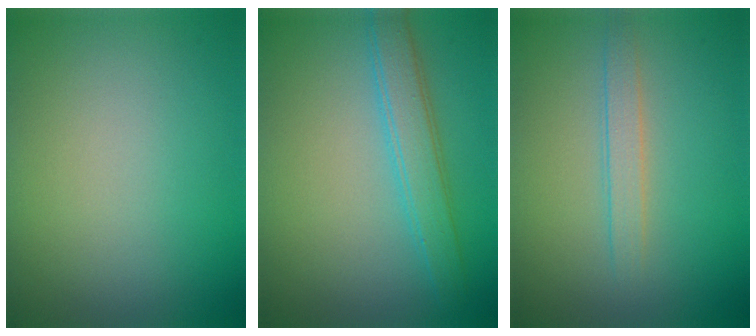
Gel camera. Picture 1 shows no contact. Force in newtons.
{"total": 2.4, "press": 2.4, "slide": 0.2}
{"total": 1.8, "press": 1.7, "slide": 0.2}